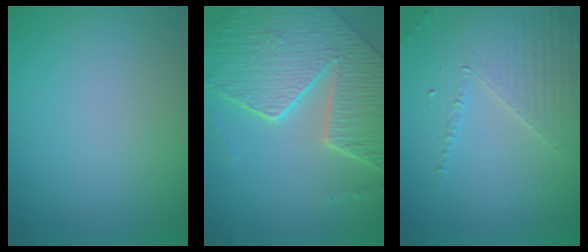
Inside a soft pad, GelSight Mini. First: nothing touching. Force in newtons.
{"total": 8.9, "press": 6.3, "slide": 6.3}
{"total": 3.6, "press": 3.3, "slide": 1.5}